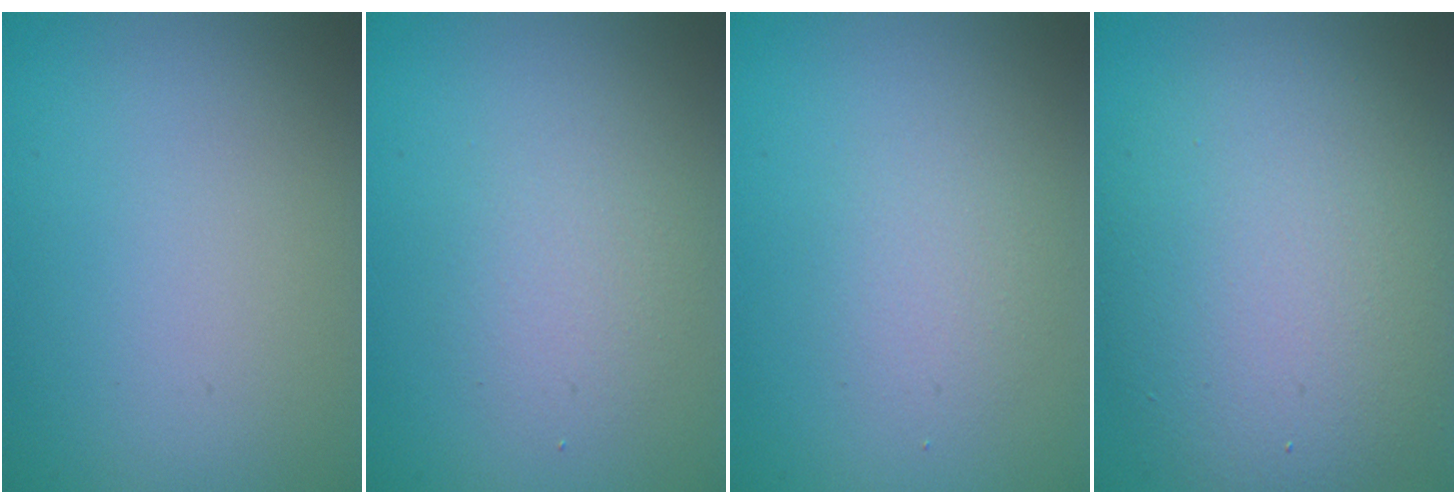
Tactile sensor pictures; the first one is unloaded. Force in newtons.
{"total": 2.2, "press": 2.2, "slide": 0.2}
{"total": 1.8, "press": 1.8, "slide": 0.0}
{"total": 9.3, "press": 9.3, "slide": 0.5}